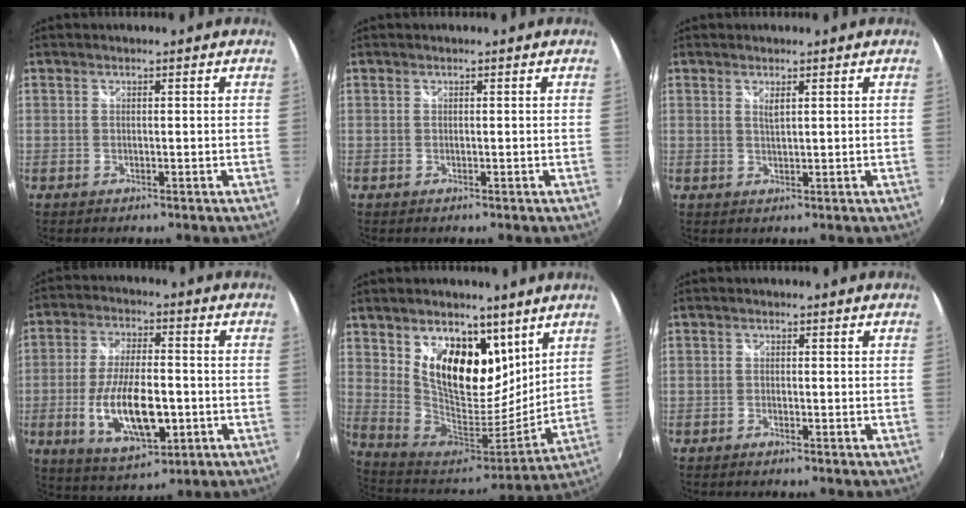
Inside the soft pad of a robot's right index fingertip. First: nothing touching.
{"total": 0.0}
{"total": 1.6, "force": [0.8, 0.4, 1.3], "torque": [-0.022, -0.001, 0.013]}
{"total": 14.3, "force": [-3.5, 5.8, 12.6], "torque": [-0.246, -0.016, -0.053]}
{"total": 18.3, "force": [8.7, 10.4, 12.2], "torque": [-0.227, -0.008, 0.163]}
{"total": 0.7, "force": [-0.7, 0.3, 0.2], "torque": [-0.007, -0.002, -0.015]}